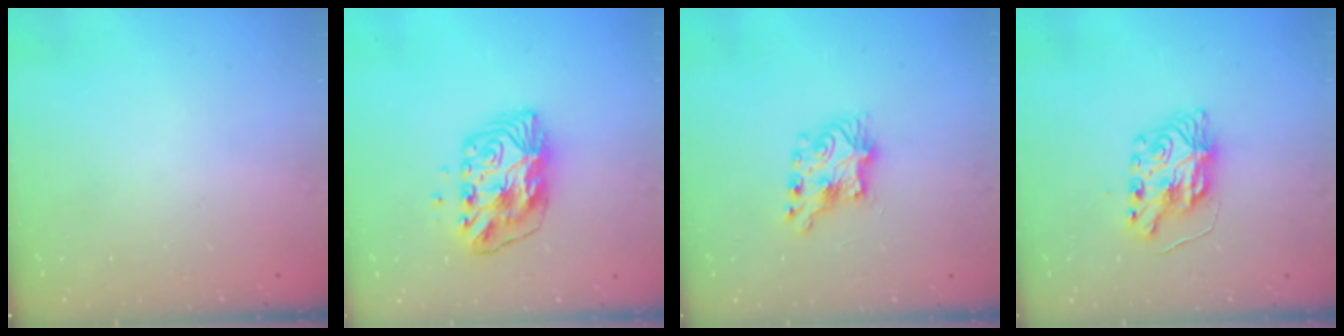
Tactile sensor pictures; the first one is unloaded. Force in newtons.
{"total": 9.9, "press": 9.9, "slide": 0.9}
{"total": 7.5, "press": 7.5, "slide": 0.4}
{"total": 8.2, "press": 8.2, "slide": 0.5}